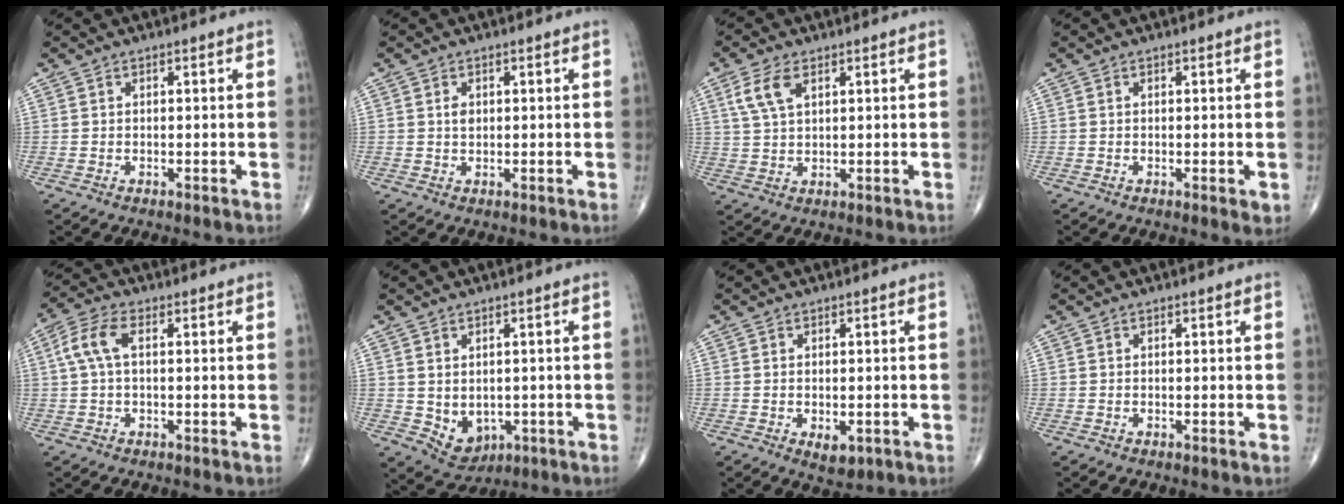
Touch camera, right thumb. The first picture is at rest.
{"total": 1.7, "force": [0.4, 1.2, 1.1], "torque": [-0.015, -0.001, 0.007]}
{"total": 5.8, "force": [2.5, 2.9, 4.4], "torque": [-0.096, 0.001, 0.056]}
{"total": 1.9, "force": [-0.3, 0.6, 1.8], "torque": [-0.025, -0.007, -0.003]}
{"total": 6.1, "force": [1.1, 2.8, 5.4], "torque": [-0.131, 0.018, 0.018]}
{"total": 6.2, "force": [-0.8, 4.7, 3.9], "torque": [-0.037, -0.005, 0.008]}
{"total": 3.2, "force": [-1.0, 1.8, 2.5], "torque": [-0.030, -0.003, -0.006]}
{"total": 0.0}